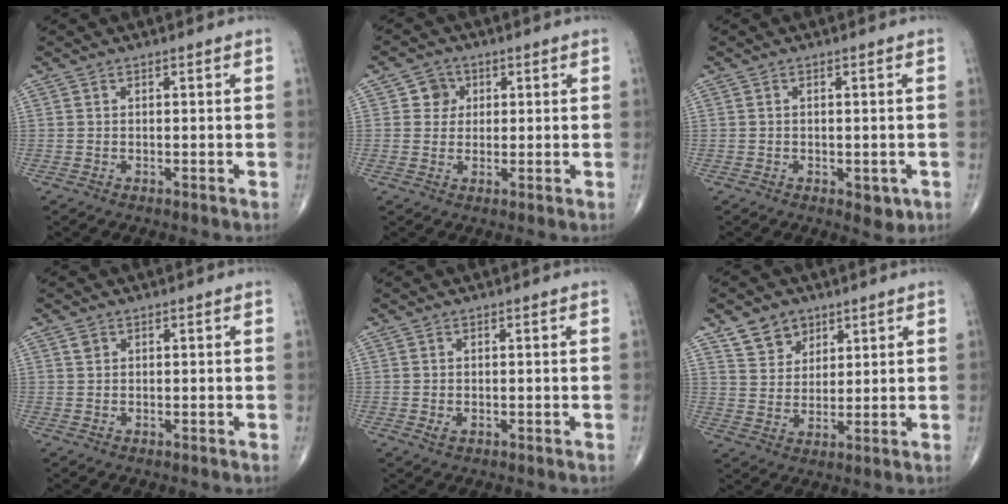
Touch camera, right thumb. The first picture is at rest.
{"total": 3.7, "force": [1.1, 3.5, 0.7], "torque": [0.013, 0.002, 0.010]}
{"total": 3.0, "force": [-1.0, 1.6, 2.4], "torque": [-0.012, -0.003, -0.006]}
{"total": 1.1, "force": [0.6, 0.8, 0.4], "torque": [0.000, 0.000, 0.011]}
{"total": 1.0, "force": [-0.2, 0.6, 0.8], "torque": [-0.011, 0.000, 0.000]}
{"total": 6.9, "force": [4.4, 4.9, 1.9], "torque": [-0.007, -0.028, 0.084]}